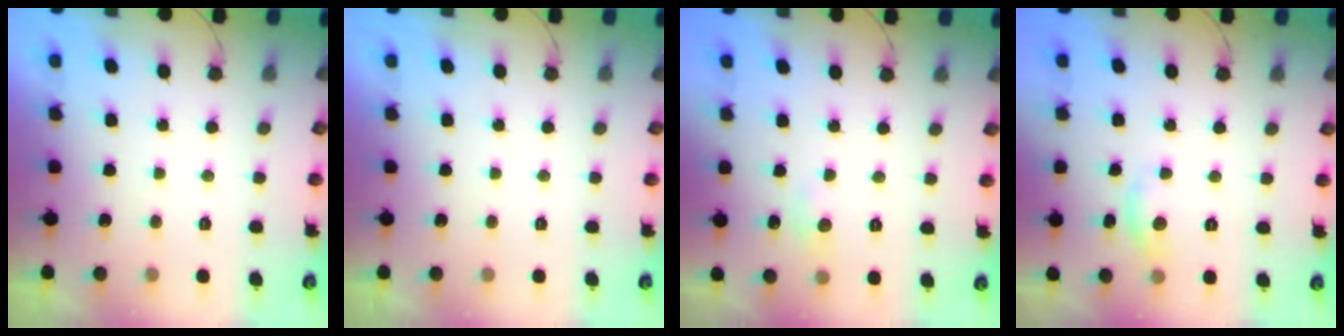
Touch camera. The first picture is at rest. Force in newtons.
{"total": 0.0}
{"total": 4.6, "press": 4.6, "slide": 0.6}
{"total": 4.8, "press": 4.7, "slide": 0.3}